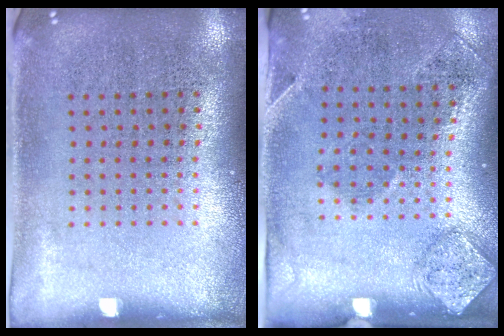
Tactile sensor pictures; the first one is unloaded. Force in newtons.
{"total": 1.9, "press": 1.2, "slide": 1.5}